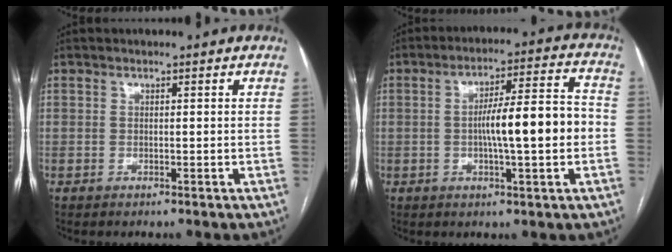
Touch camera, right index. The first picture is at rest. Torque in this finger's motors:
{"motor_torque": [1.43, -0.24, 0.77, 0.18]}